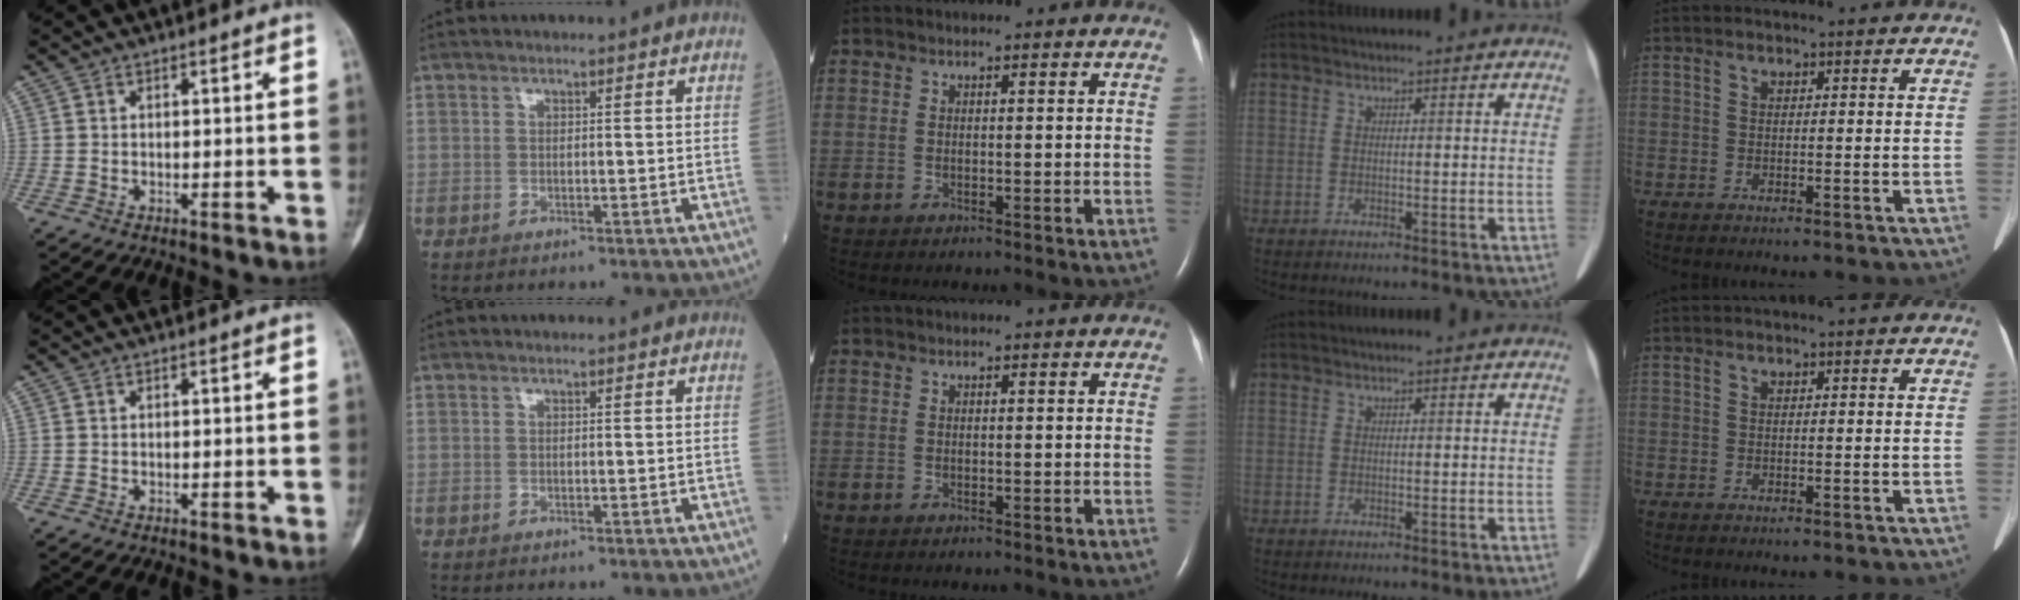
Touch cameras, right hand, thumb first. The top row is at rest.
{}